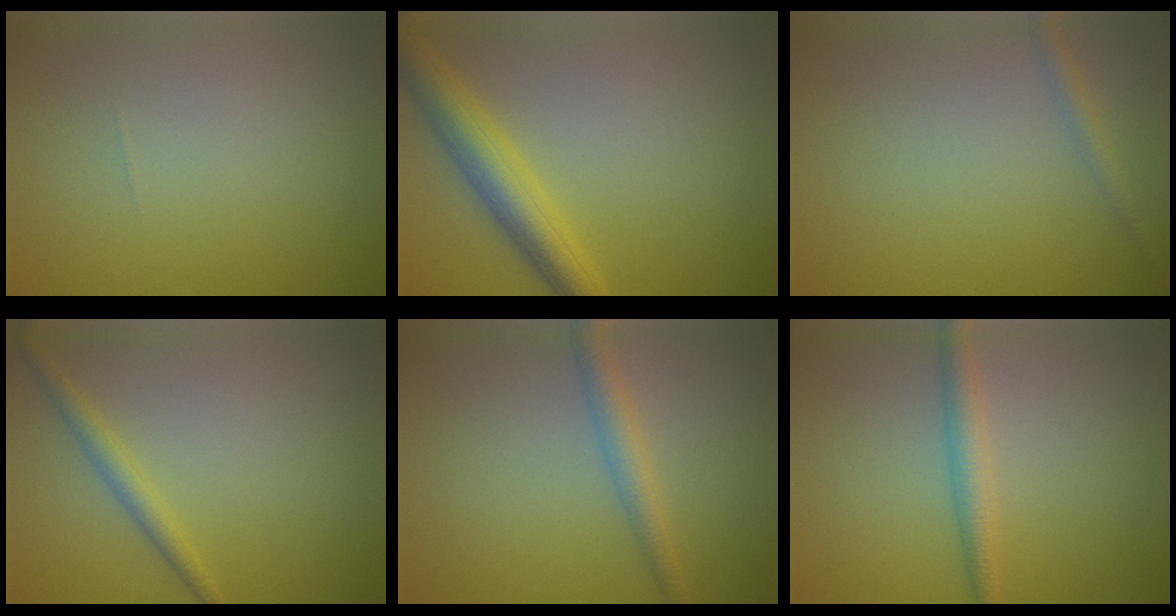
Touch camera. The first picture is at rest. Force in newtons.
{"total": 5.3, "press": 5.3, "slide": 0.2}
{"total": 1.3, "press": 1.3, "slide": 0.0}
{"total": 2.0, "press": 2.0, "slide": 0.1}
{"total": 2.6, "press": 2.6, "slide": 0.1}
{"total": 2.6, "press": 2.6, "slide": 0.0}